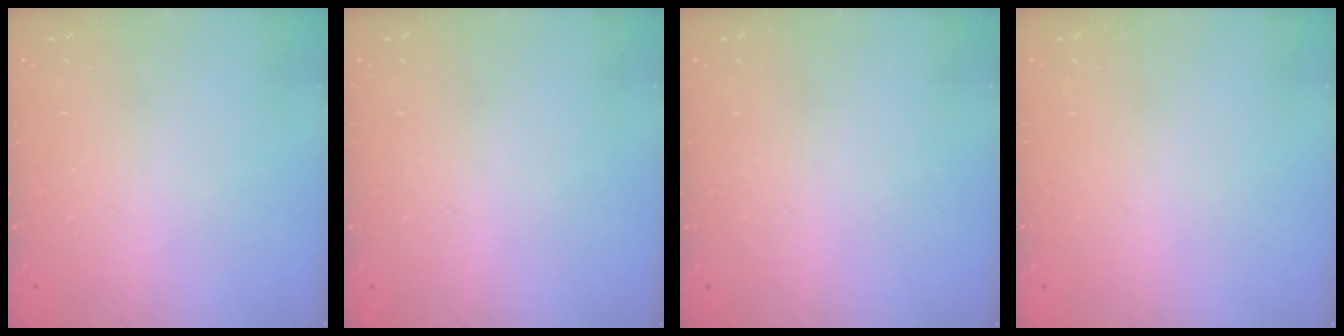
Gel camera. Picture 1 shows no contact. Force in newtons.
{"total": 0.0}
{"total": 0.0}
{"total": 0.0}